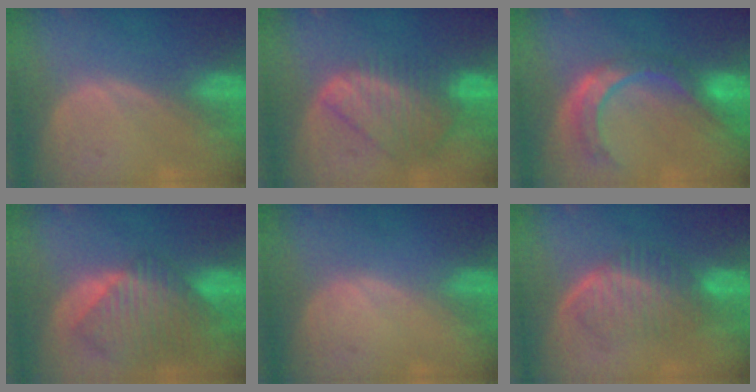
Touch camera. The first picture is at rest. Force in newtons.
{"total": 8.9, "press": 7.7, "slide": 4.4}
{"total": 8.5, "press": 7.2, "slide": 4.5}
{"total": 10.0, "press": 8.7, "slide": 5.1}
{"total": 0.0}
{"total": 6.0, "press": 5.9, "slide": 1.1}